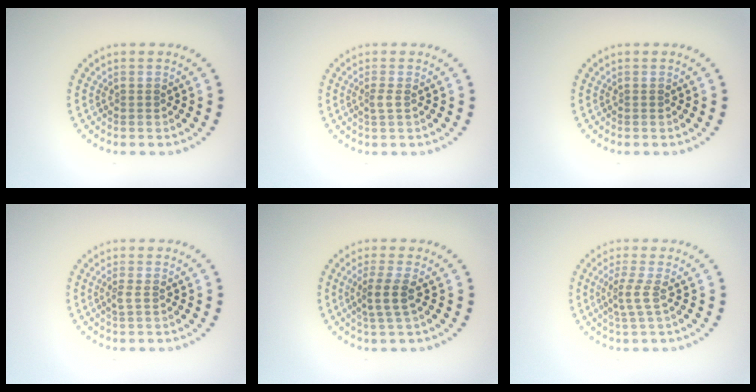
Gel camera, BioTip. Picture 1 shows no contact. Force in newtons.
{"total": 1.1, "press": 0.7, "slide": 0.8}
{"total": 0.0}
{"total": 0.9, "press": 0.6, "slide": 0.7}
{"total": 2.2, "press": 1.8, "slide": 1.3}
{"total": 2.0, "press": 1.4, "slide": 1.5}